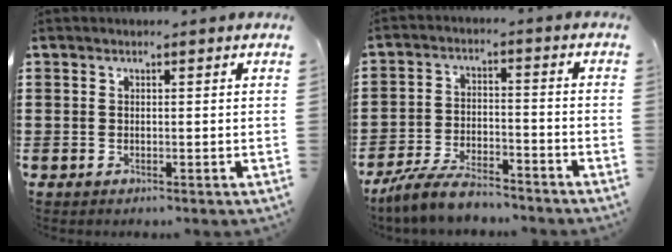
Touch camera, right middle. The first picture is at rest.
{"total": 7.1, "force": [-6.5, 1.4, 2.5], "torque": [-0.053, 0.009, -0.126]}